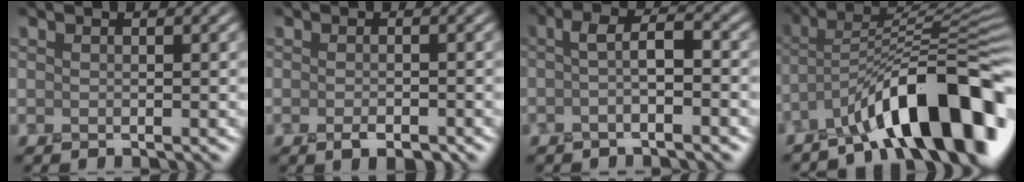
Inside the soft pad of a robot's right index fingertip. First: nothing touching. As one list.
[{"total": 1.8, "force": [-1.2, 0.6, 1.1], "torque": [-0.018, -0.005, -0.017]}, {"total": 3.2, "force": [-0.5, 0.7, 3.1], "torque": [-0.053, 0.005, -0.012]}, {"total": 12.5, "force": [-7.7, 3.2, 9.4], "torque": [-0.116, 0.024, -0.130]}]